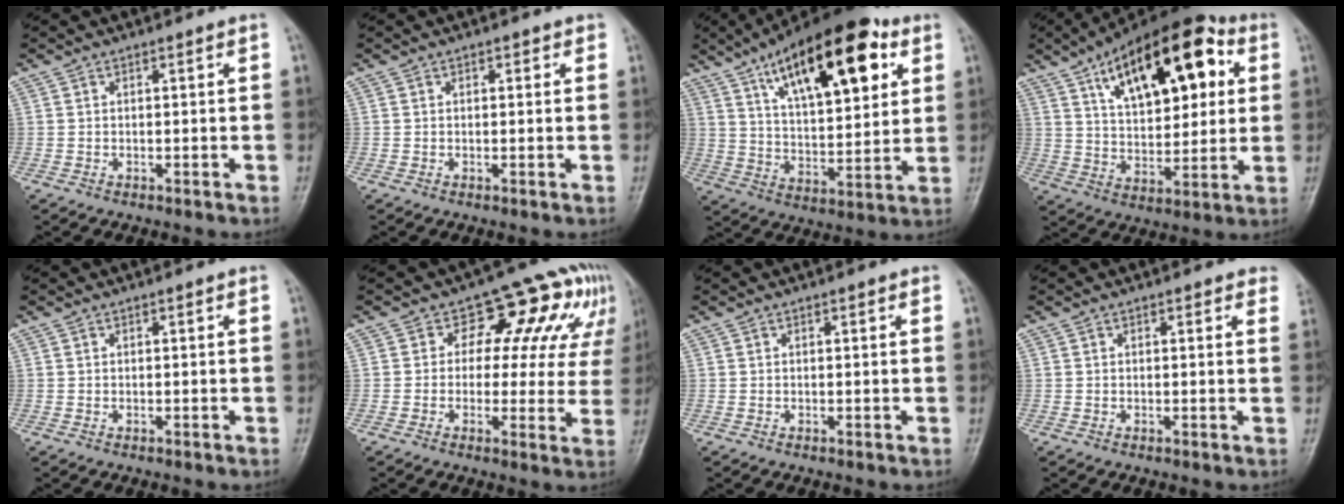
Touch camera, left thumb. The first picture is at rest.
{"total": 1.0, "force": [0.5, 0.7, 0.5], "torque": [0.003, 0.000, 0.002]}
{"total": 23.0, "force": [10.8, 9.4, 18.1], "torque": [-0.252, -0.023, 0.176]}
{"total": 22.8, "force": [8.7, 10.9, 18.0], "torque": [-0.241, -0.004, 0.137]}
{"total": 0.0}
{"total": 12.8, "force": [5.3, 8.3, 8.2], "torque": [-0.042, -0.003, 0.049]}
{"total": 0.5, "force": [0.3, 0.2, 0.3], "torque": [-0.006, -0.001, 0.002]}
{"total": 2.3, "force": [1.9, 1.0, 0.9], "torque": [0.012, -0.003, 0.007]}